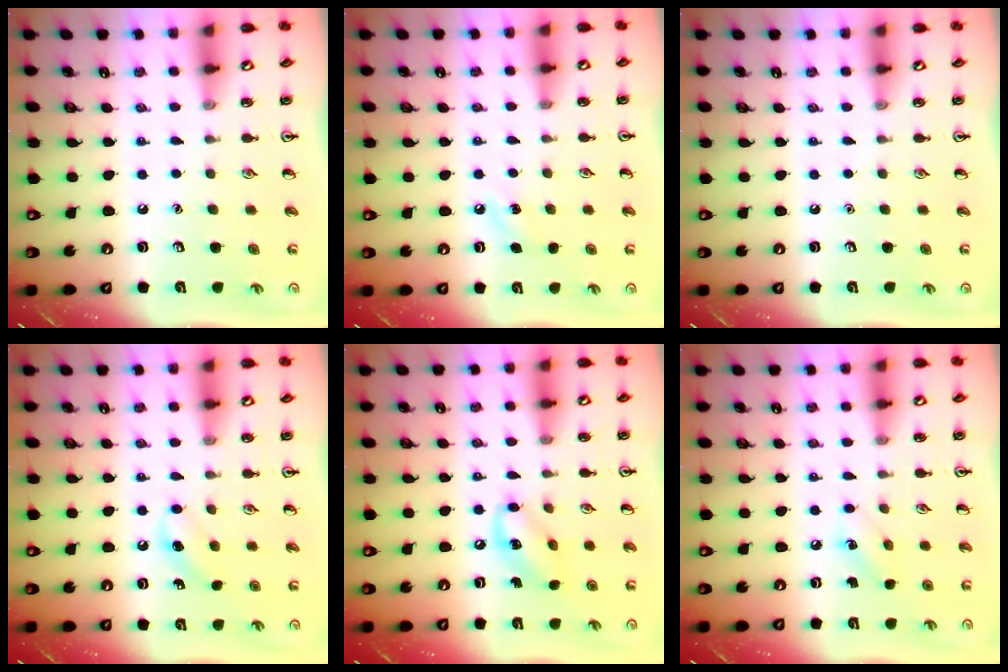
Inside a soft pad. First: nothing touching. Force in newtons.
{"total": 5.0, "press": 4.6, "slide": 1.8}
{"total": 0.0}
{"total": 7.0, "press": 6.7, "slide": 2.1}
{"total": 6.8, "press": 6.8, "slide": 1.0}
{"total": 5.9, "press": 5.7, "slide": 1.3}